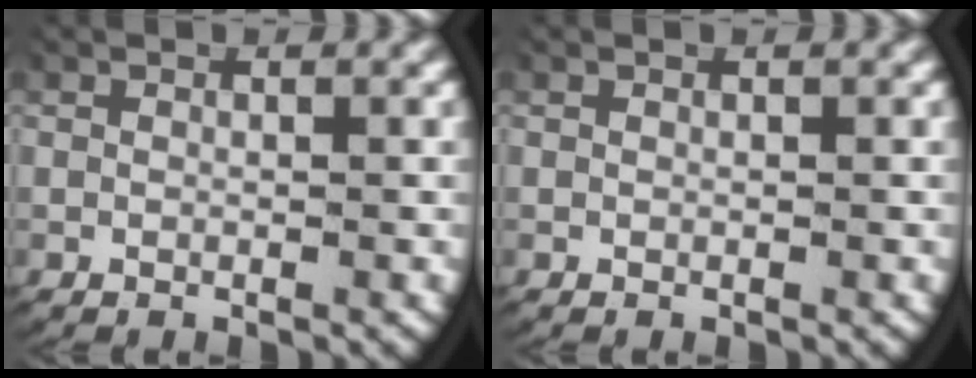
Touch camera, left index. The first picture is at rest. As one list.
[{"total": 0.0}]